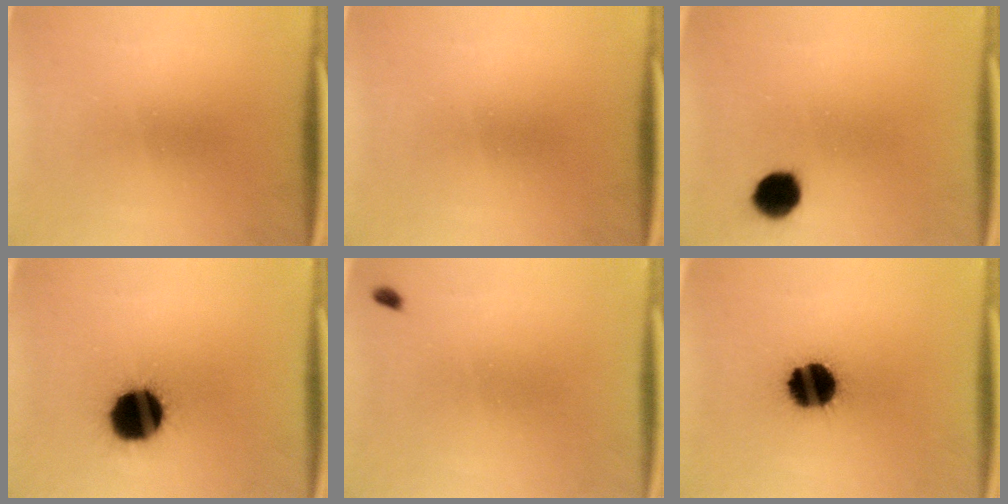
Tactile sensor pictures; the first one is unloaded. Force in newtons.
{"total": 0.0}
{"total": 6.7}
{"total": 17.1}
{"total": 0.8}
{"total": 15.1}